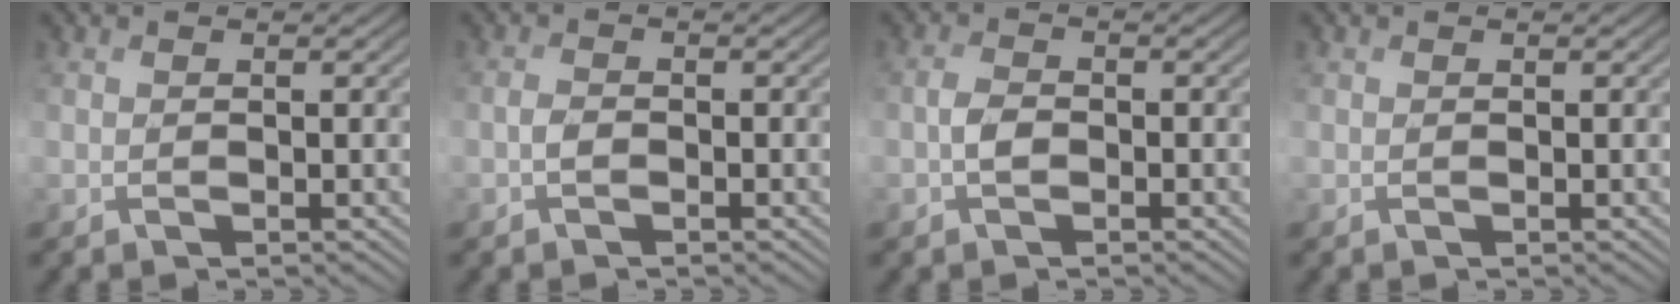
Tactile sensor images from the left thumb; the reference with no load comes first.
{"total": 1.3, "force": [-0.7, 0.7, 0.8], "torque": [-0.018, 0.002, -0.016]}
{"total": 2.0, "force": [-0.8, 1.2, 1.4], "torque": [-0.032, 0.004, -0.020]}
{"total": 0.0}